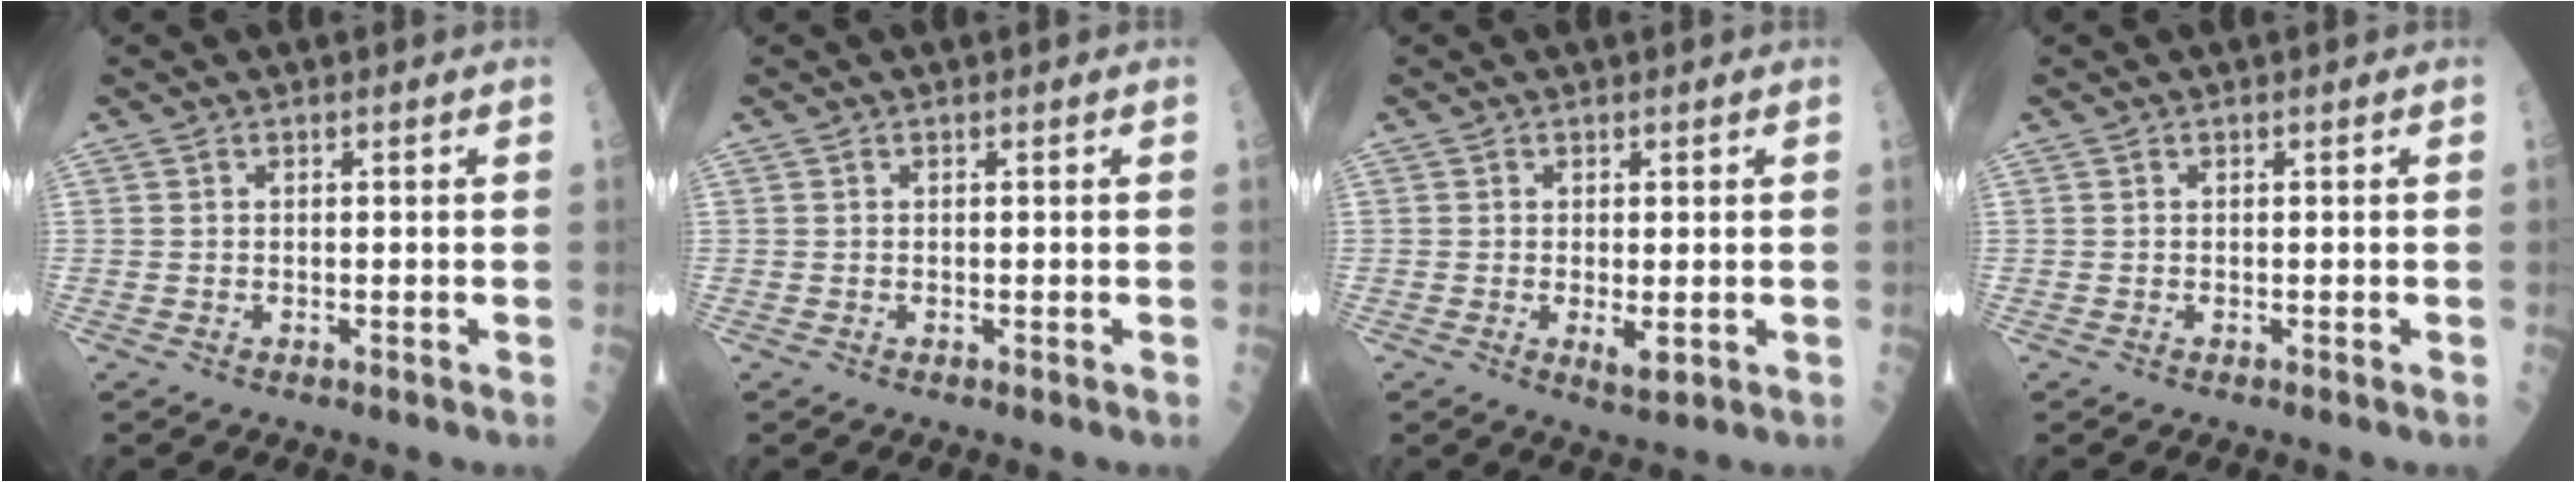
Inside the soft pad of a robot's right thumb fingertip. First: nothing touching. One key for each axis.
{"total": 0.0}
{"total": 2.9, "fx": -0.4, "fy": 1.1, "fz": 2.7, "tx": -0.041, "ty": -0.007, "tz": -0.003}
{"total": 0.0}